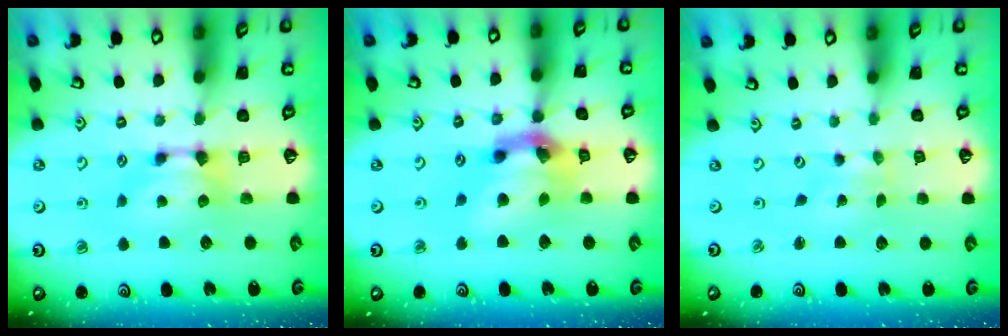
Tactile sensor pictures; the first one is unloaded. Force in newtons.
{"total": 8.1, "press": 7.7, "slide": 2.4}
{"total": 5.4, "press": 5.4, "slide": 0.7}